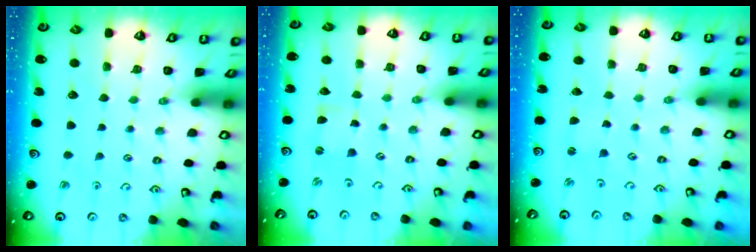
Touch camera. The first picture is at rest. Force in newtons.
{"total": 0.0}
{"total": 1.6, "press": 1.6, "slide": 0.3}